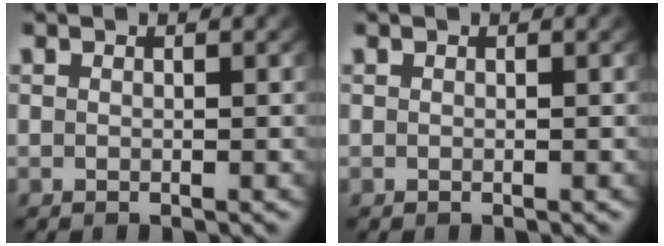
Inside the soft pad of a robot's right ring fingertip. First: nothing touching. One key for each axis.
{"total": 0.0}